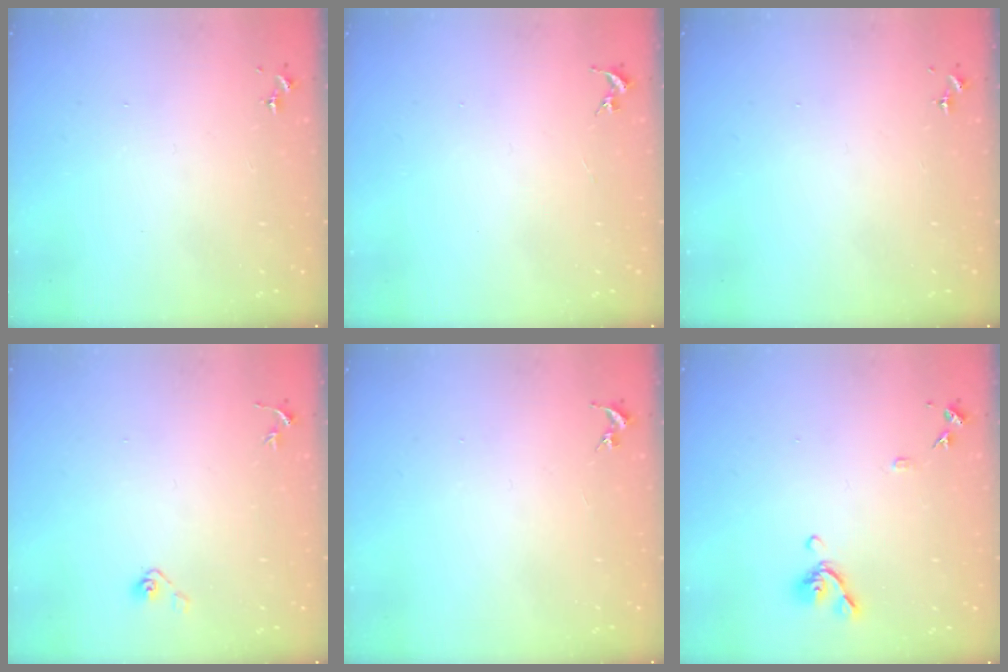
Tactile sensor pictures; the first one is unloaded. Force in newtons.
{"total": 0.0}
{"total": 0.0}
{"total": 3.8, "press": 3.2, "slide": 2.0}
{"total": 0.0}
{"total": 9.1, "press": 9.0, "slide": 1.4}